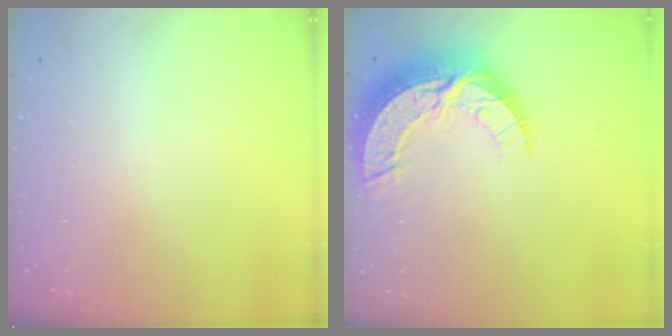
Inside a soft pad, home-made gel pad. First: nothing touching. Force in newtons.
{"total": 15.2, "press": 15.2, "slide": 1.0}